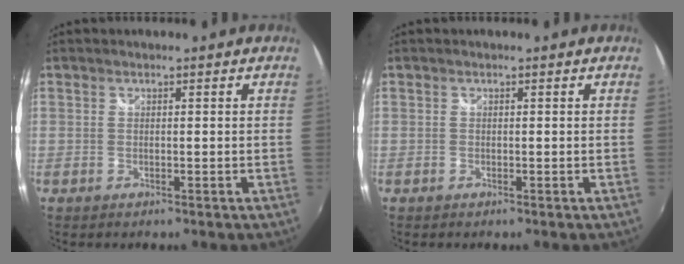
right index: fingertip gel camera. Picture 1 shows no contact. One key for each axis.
{"total": 0.0}